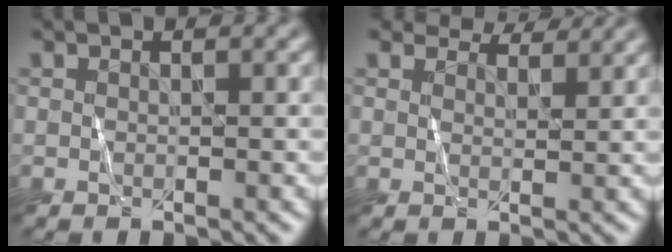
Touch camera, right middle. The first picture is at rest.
{"total": 4.5, "force": [4.3, 0.8, 1.0], "torque": [-0.026, -0.002, 0.056]}